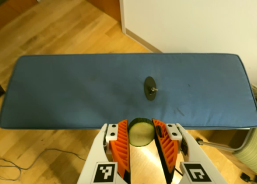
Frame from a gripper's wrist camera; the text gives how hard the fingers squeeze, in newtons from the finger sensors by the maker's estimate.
{"total": 7.7, "left": 7.4, "right": 8.0}